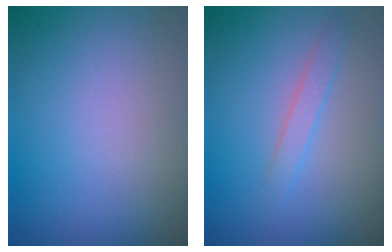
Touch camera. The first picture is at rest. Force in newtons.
{"total": 1.3, "press": 1.3, "slide": 0.0}